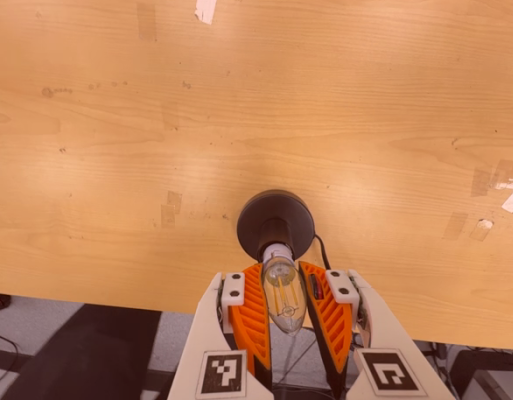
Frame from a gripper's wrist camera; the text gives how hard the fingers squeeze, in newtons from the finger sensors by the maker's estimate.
{"total": 13.5, "left": 13.1, "right": 13.8}